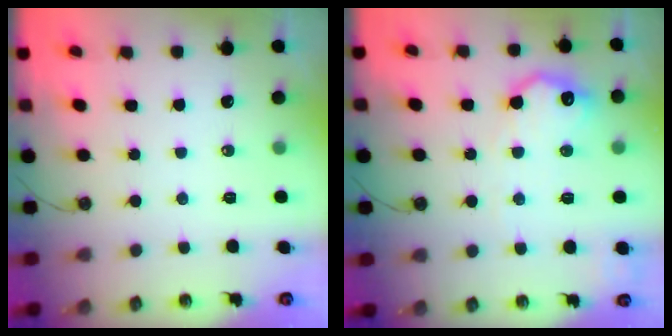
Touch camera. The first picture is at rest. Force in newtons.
{"total": 13.6, "press": 13.6, "slide": 0.8}